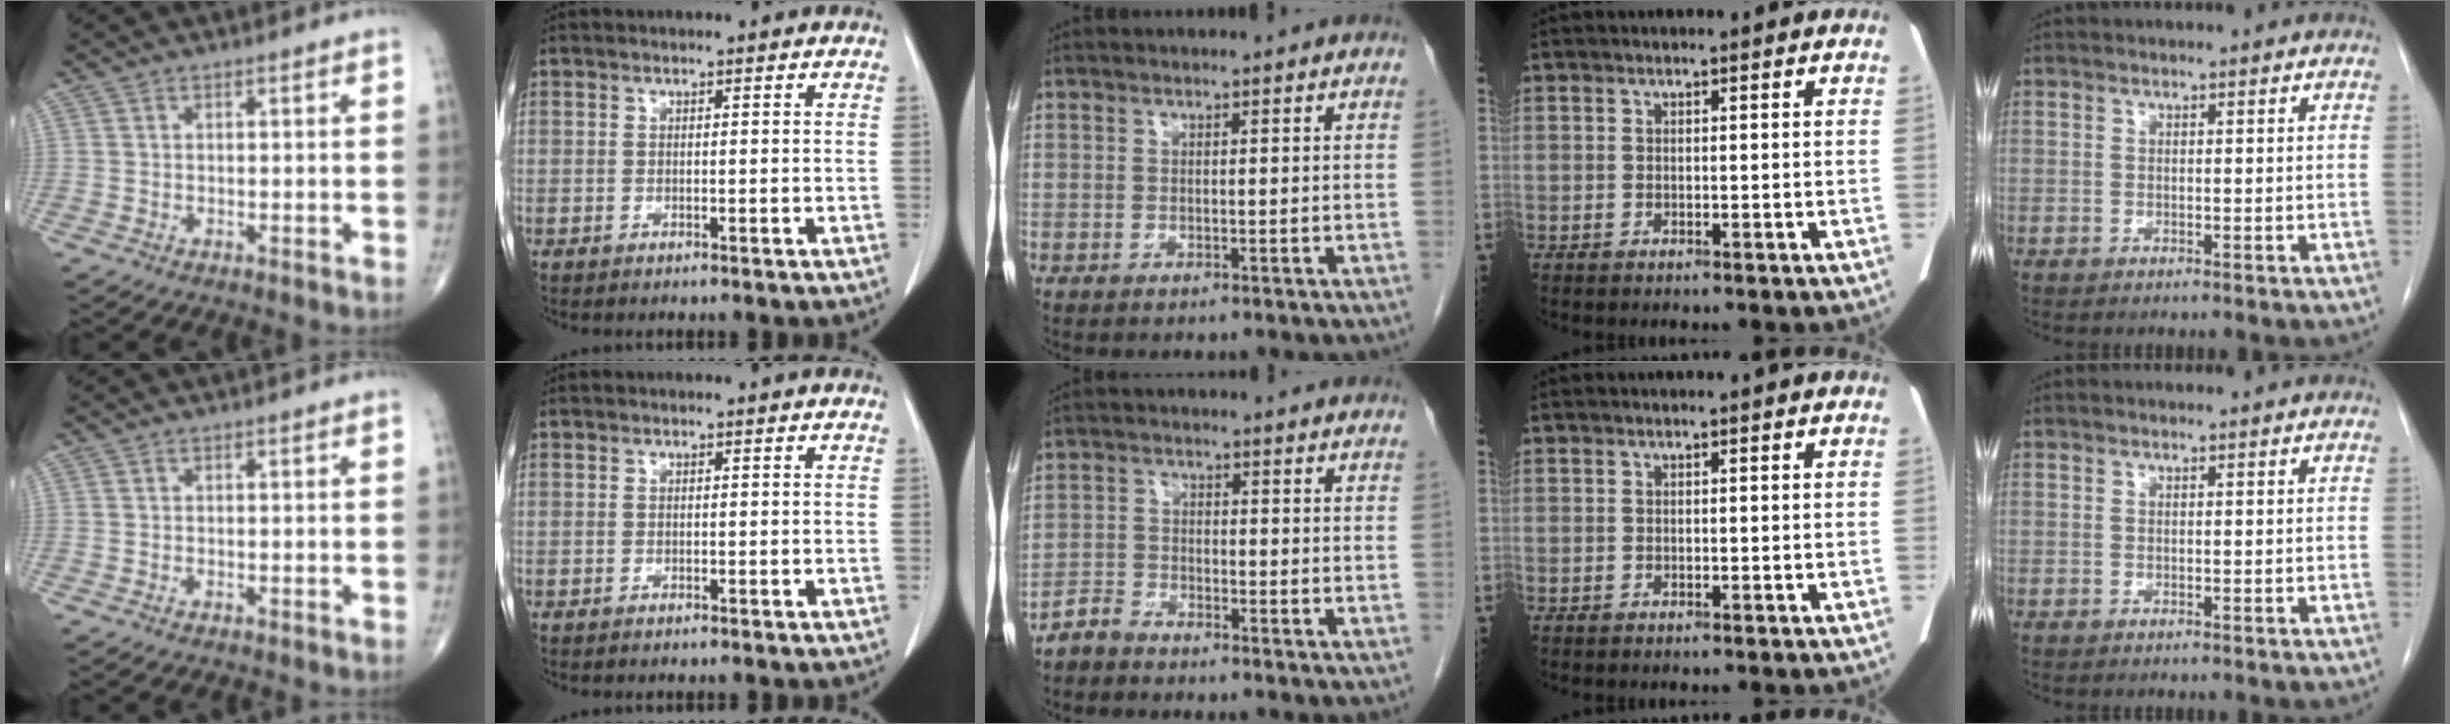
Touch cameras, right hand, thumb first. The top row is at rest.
{"middle": {"total": 2.8, "force": [-2.6, 0.8, 0.0], "torque": [-0.001, -0.002, -0.053]}}